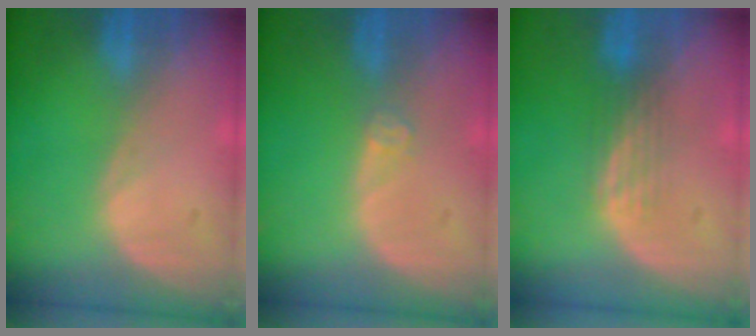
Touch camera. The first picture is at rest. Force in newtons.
{"total": 1.5, "press": 1.2, "slide": 0.9}
{"total": 2.8, "press": 2.5, "slide": 1.3}